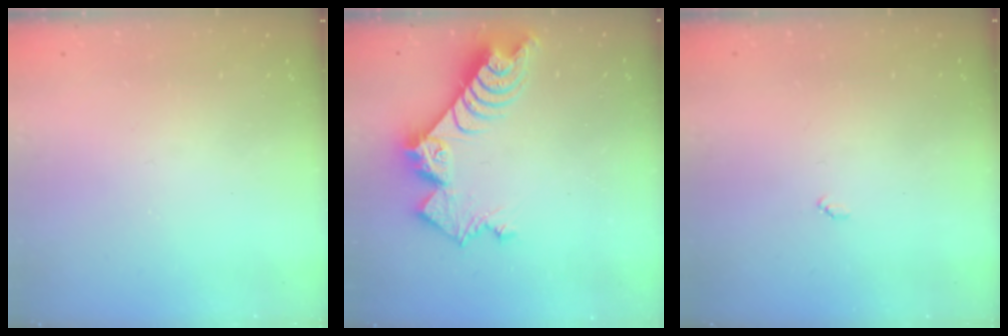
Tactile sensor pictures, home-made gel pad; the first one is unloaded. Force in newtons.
{"total": 10.7, "press": 10.6, "slide": 1.1}
{"total": 3.1, "press": 3.1, "slide": 0.4}